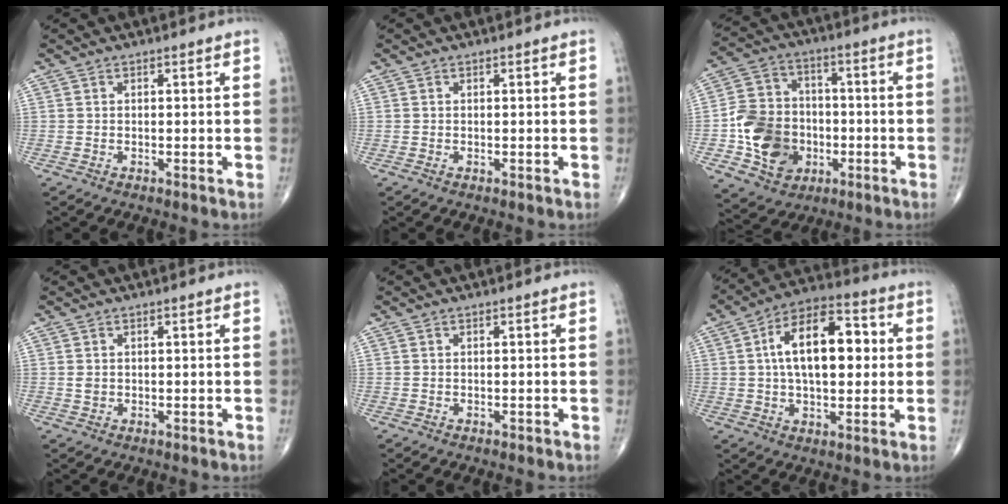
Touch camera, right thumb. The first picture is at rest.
{"total": 0.0}
{"total": 15.0, "force": [-3.7, 12.1, 8.1], "torque": [-0.104, 0.022, -0.063]}
{"total": 1.0, "force": [0.1, 0.8, 0.6], "torque": [-0.008, -0.002, 0.005]}
{"total": 0.0}
{"total": 16.3, "force": [2.2, 8.6, 13.6], "torque": [-0.203, 0.022, 0.030]}